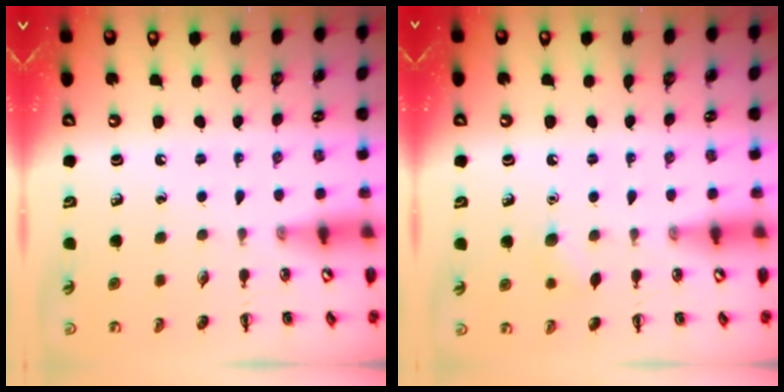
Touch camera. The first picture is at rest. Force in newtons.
{"total": 5.8, "press": 5.6, "slide": 1.8}